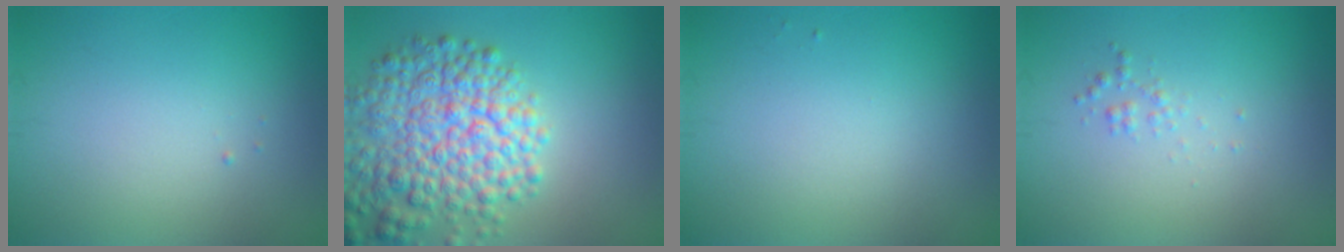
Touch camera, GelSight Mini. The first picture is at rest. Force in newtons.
{"total": 8.2, "press": 8.2, "slide": 0.4}
{"total": 0.0}
{"total": 0.7, "press": 0.7, "slide": 0.0}